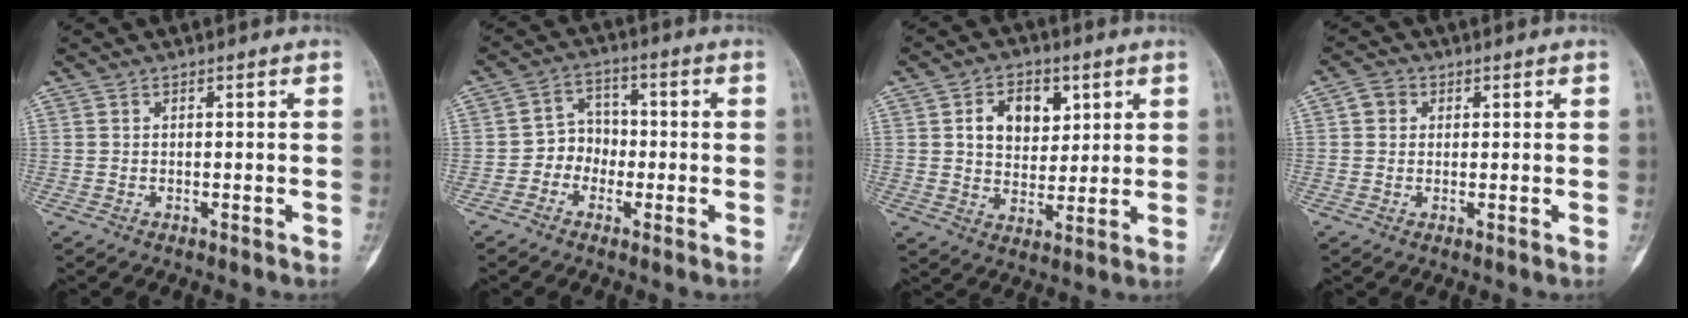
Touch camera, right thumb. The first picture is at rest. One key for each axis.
{"total": 5.7, "fx": -1.7, "fy": 5.0, "fz": 2.2, "tx": -0.002, "ty": 0.024, "tz": -0.044}
{"total": 9.7, "fx": 3.2, "fy": 6.9, "fz": 6.1, "tx": -0.056, "ty": -0.011, "tz": 0.056}
{"total": 2.9, "fx": 0.7, "fy": 2.5, "fz": 1.2, "tx": -0.006, "ty": 0.004, "tz": 0.008}